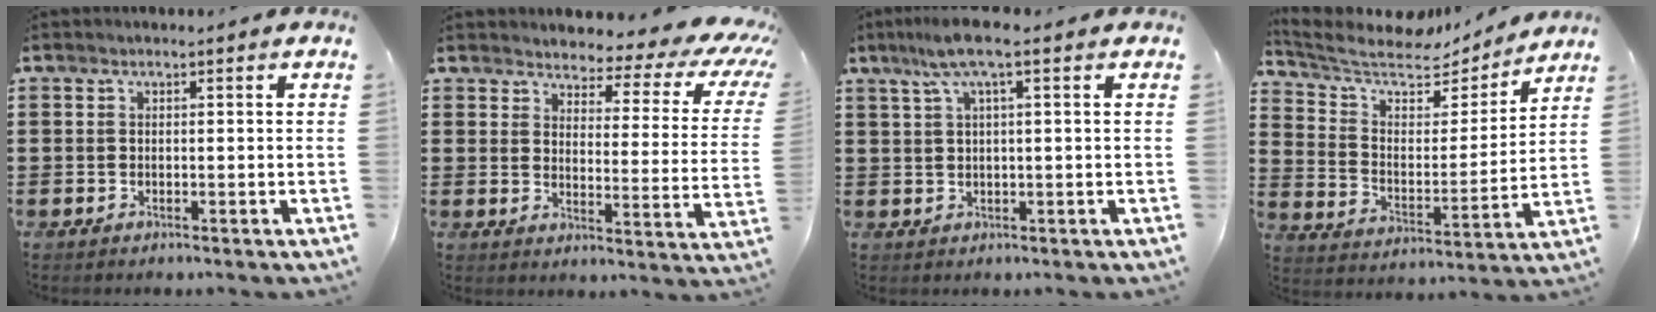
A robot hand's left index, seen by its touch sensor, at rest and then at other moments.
{"total": 3.9, "force": [3.3, 1.2, 1.6], "torque": [-0.039, -0.029, 0.048]}
{"total": 5.1, "force": [2.0, 0.5, 4.7], "torque": [-0.102, 0.002, 0.030]}
{"total": 6.9, "force": [6.2, 2.1, 2.3], "torque": [-0.077, -0.041, 0.103]}